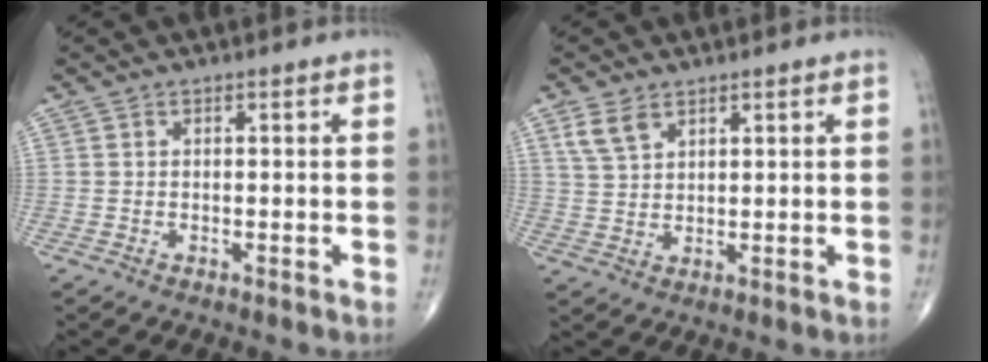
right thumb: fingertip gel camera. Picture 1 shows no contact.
{"total": 4.5, "force": [2.8, 2.5, 2.5], "torque": [-0.046, -0.008, 0.063]}